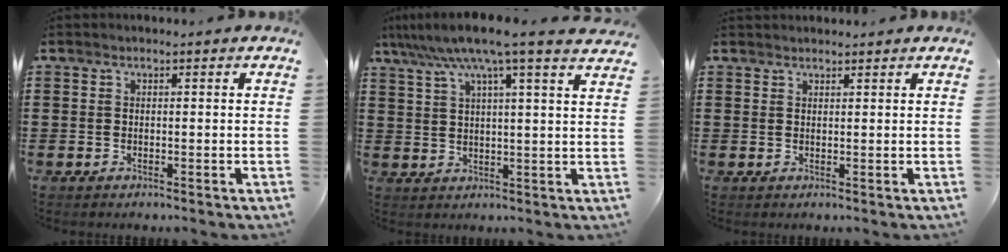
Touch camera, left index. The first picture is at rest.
{"total": 8.4, "force": [6.4, -0.1, 5.4], "torque": [-0.125, -0.024, 0.109]}
{"total": 1.1, "force": [1.1, 0.1, 0.1], "torque": [-0.003, -0.001, 0.021]}